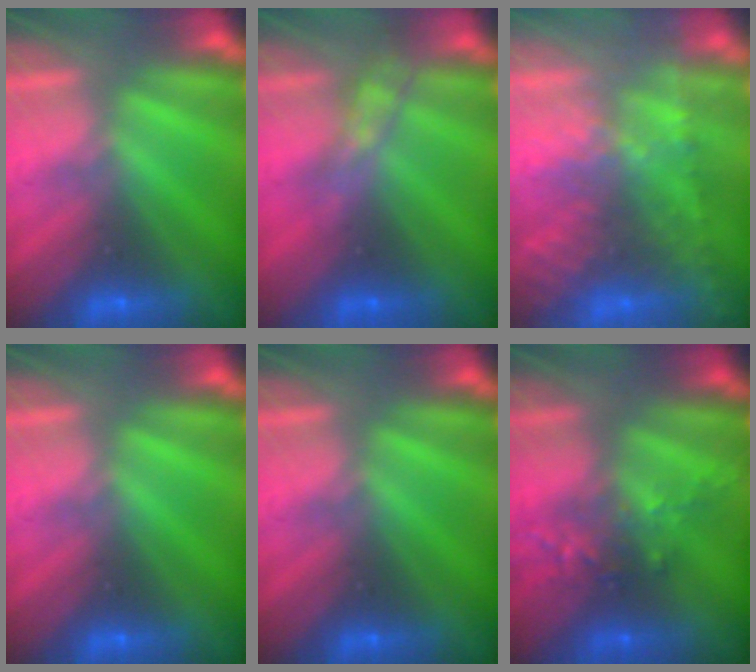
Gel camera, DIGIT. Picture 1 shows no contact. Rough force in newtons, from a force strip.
{"total": 3.1}
{"total": 9.6}
{"total": 0.0}
{"total": 0.0}
{"total": 2.5}